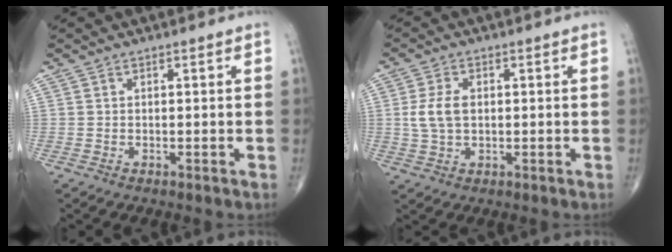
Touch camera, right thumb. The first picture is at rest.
{"total": 5.4, "force": [0.4, 3.4, 4.2], "torque": [-0.087, 0.004, 0.009]}